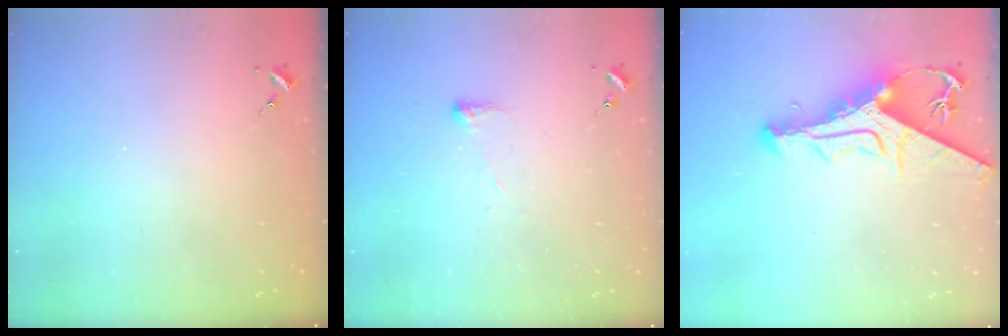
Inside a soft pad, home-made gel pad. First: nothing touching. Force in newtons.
{"total": 2.8, "press": 2.7, "slide": 0.7}
{"total": 13.4, "press": 13.4, "slide": 1.3}